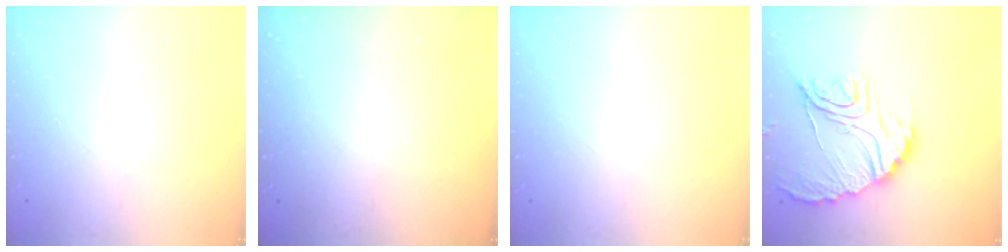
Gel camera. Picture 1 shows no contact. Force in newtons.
{"total": 3.2, "press": 3.2, "slide": 0.1}
{"total": 0.0}
{"total": 17.5, "press": 17.5, "slide": 1.1}